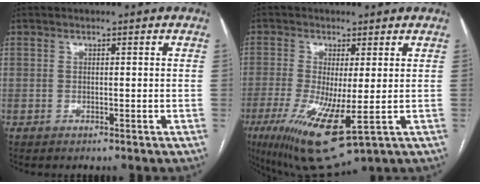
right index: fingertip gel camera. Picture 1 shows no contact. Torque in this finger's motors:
{"motor_torque": [1.40, -0.74, 0.34, 0.10]}